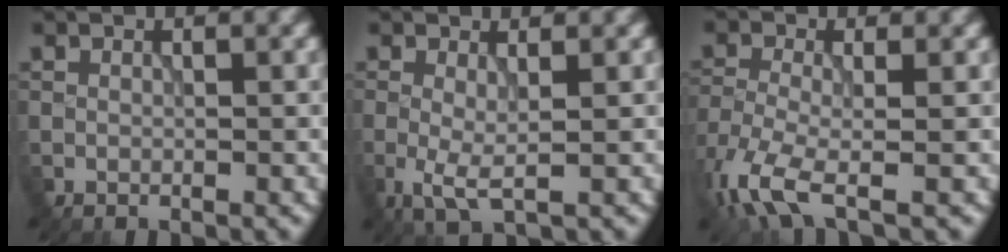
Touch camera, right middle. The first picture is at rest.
{"total": 2.5, "force": [-0.5, 0.6, 2.4], "torque": [-0.057, -0.011, -0.012]}
{"total": 6.0, "force": [-3.8, 2.0, 4.2], "torque": [-0.101, -0.011, -0.085]}